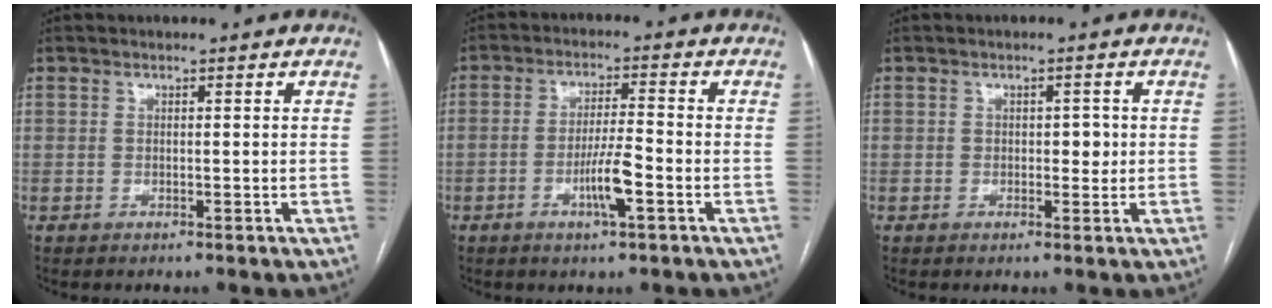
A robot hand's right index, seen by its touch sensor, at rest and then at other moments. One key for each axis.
{"total": 6.1, "fx": -2.5, "fy": 0.4, "fz": 5.5, "tx": -0.104, "ty": -0.004, "tz": -0.045}
{"total": 2.2, "fx": 0.0, "fy": 1.3, "fz": 1.8, "tx": -0.020, "ty": 0.005, "tz": 0.001}